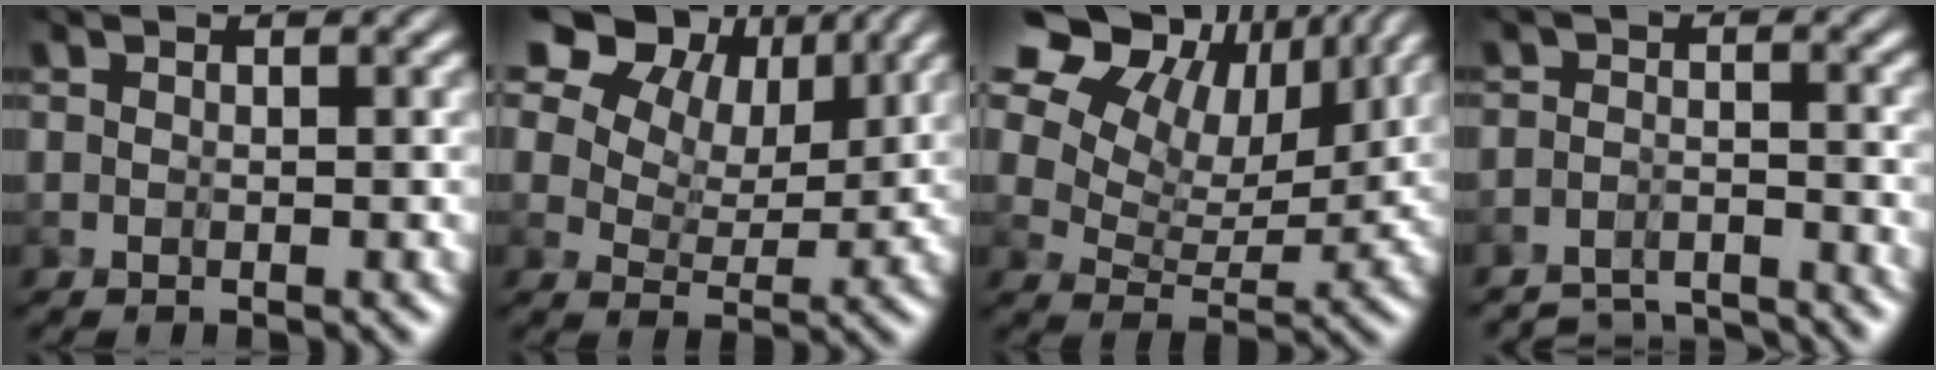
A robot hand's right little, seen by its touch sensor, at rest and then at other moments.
{"total": 16.0, "force": [8.6, 10.8, 8.0], "torque": [-0.163, 0.039, 0.172]}
{"total": 17.1, "force": [10.3, 10.4, 8.8], "torque": [-0.187, 0.046, 0.191]}
{"total": 5.4, "force": [-5.3, 0.9, 0.8], "torque": [-0.008, -0.009, -0.085]}